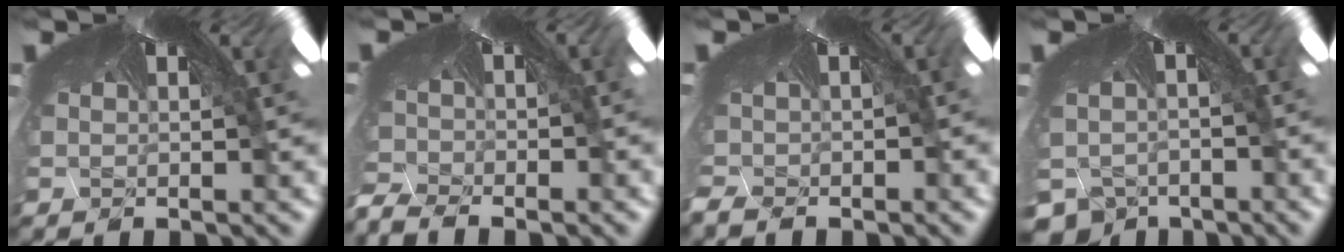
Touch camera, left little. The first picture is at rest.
{"total": 6.5, "force": [-6.4, 0.5, 0.8], "torque": [-0.036, -0.076, -0.069]}
{"total": 2.7, "force": [-2.7, 0.3, -0.2], "torque": [-0.034, -0.028, -0.018]}
{"total": 5.3, "force": [-4.8, 2.2, -0.1], "torque": [-0.034, -0.051, -0.038]}